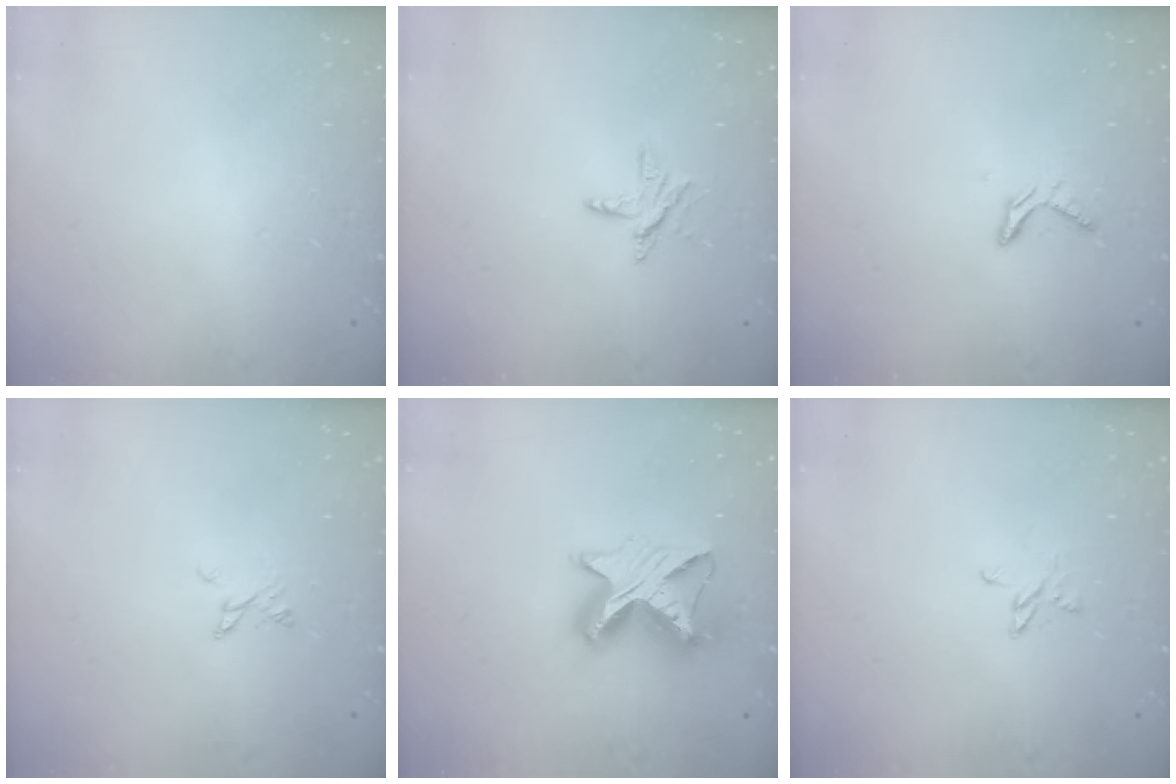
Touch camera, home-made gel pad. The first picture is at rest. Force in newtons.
{"total": 6.7, "press": 6.7, "slide": 0.6}
{"total": 5.1, "press": 5.1, "slide": 0.5}
{"total": 2.6, "press": 2.6, "slide": 0.4}
{"total": 10.9, "press": 10.8, "slide": 1.0}
{"total": 3.8, "press": 3.8, "slide": 0.4}